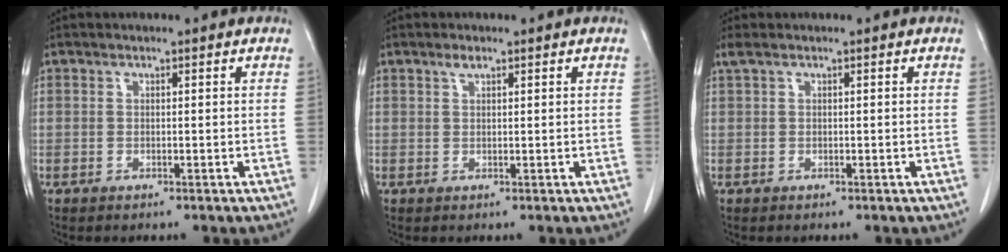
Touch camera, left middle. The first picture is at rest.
{"total": 1.1, "force": [0.8, 0.3, 0.8], "torque": [-0.018, 0.002, 0.016]}
{"total": 0.9, "force": [0.6, 0.1, 0.7], "torque": [-0.025, 0.022, 0.015]}